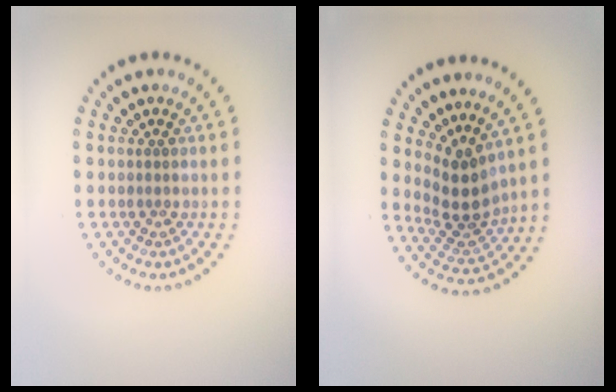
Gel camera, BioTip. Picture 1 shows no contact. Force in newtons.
{"total": 3.8, "press": 2.8, "slide": 2.5}